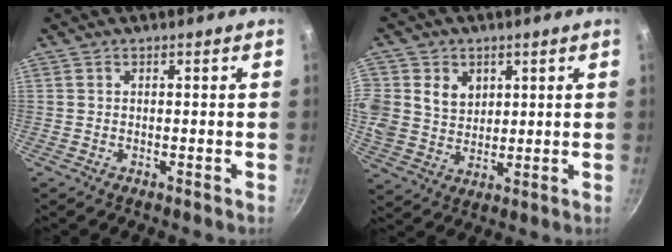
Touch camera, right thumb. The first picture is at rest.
{"total": 12.1, "force": [3.3, 10.5, 5.1], "torque": [-0.108, -0.001, 0.067]}